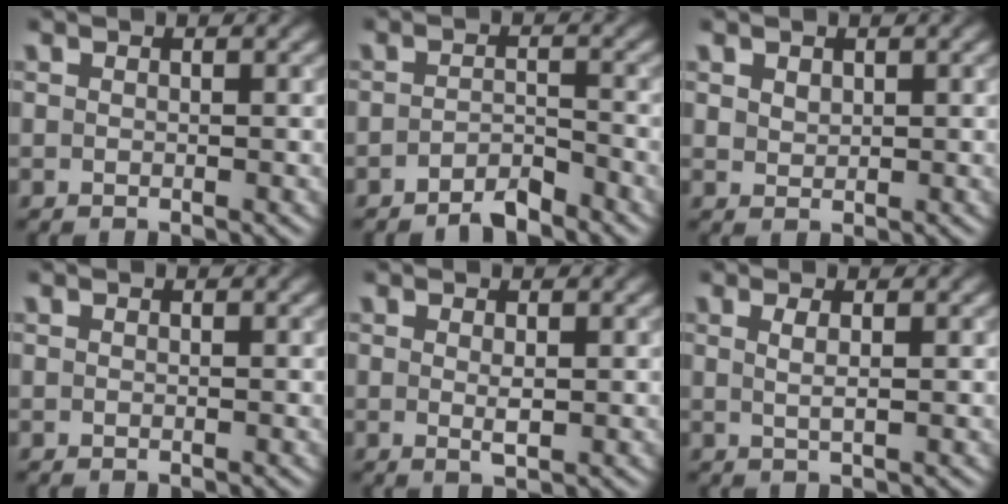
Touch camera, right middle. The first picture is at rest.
{"total": 2.4, "force": [-2.1, 0.5, 1.0], "torque": [-0.016, 0.006, -0.040]}
{"total": 1.1, "force": [0.6, 0.8, 0.5], "torque": [-0.010, -0.001, 0.015]}
{"total": 0.0}
{"total": 1.2, "force": [0.2, 0.2, 1.1], "torque": [-0.020, -0.002, 0.003]}
{"total": 1.5, "force": [0.5, 0.5, 1.4], "torque": [-0.021, 0.002, 0.004]}